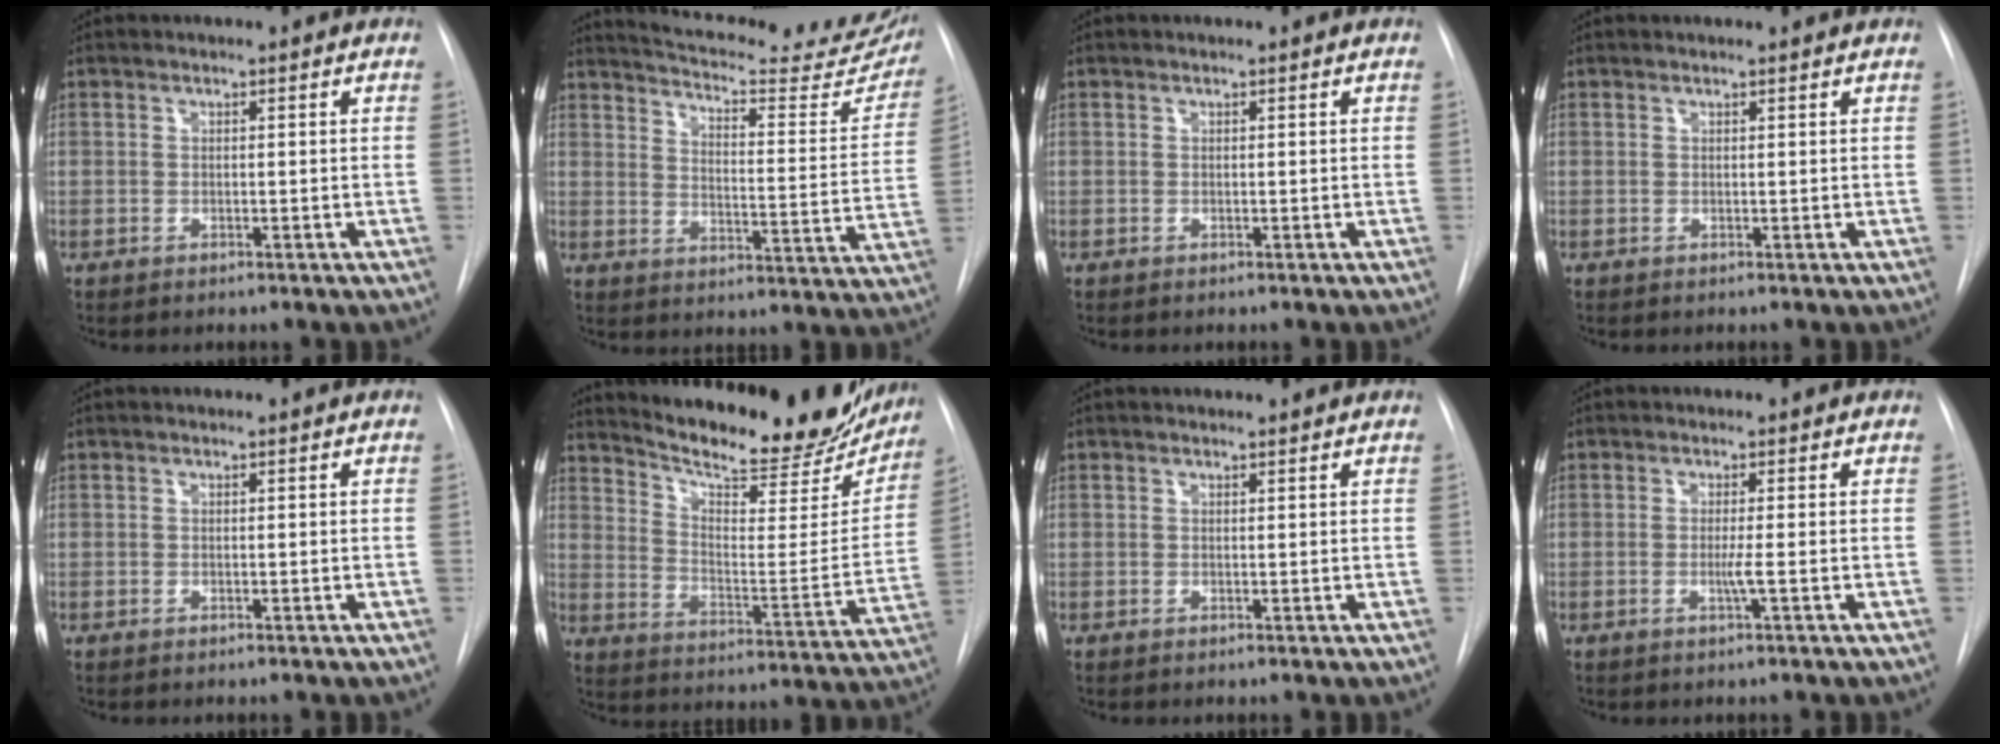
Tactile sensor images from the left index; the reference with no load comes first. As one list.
[{"total": 24.8, "force": [22.2, 5.2, 9.7], "torque": [-0.135, -0.063, 0.265]}, {"total": 0.0}, {"total": 1.5, "force": [1.5, -0.1, 0.2], "torque": [-0.007, 0.008, 0.019]}, {"total": 0.0}, {"total": 25.8, "force": [22.7, 6.2, 10.4], "torque": [-0.159, -0.049, 0.300]}, {"total": 2.2, "force": [2.2, 0.2, 0.3], "torque": [-0.007, 0.014, 0.027]}, {"total": 1.6, "force": [-0.4, -0.5, 1.4], "torque": [-0.029, -0.003, -0.009]}]